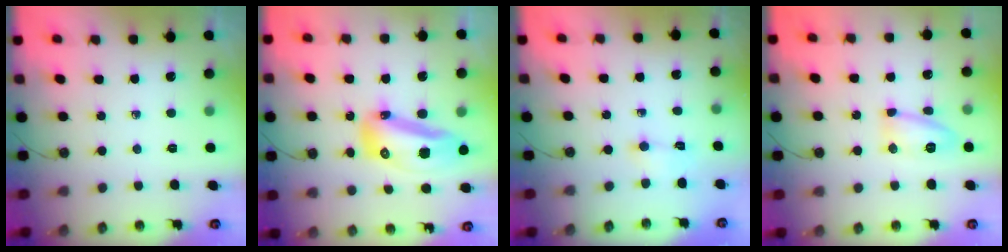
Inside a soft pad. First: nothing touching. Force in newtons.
{"total": 14.7, "press": 14.6, "slide": 1.7}
{"total": 1.6, "press": 1.4, "slide": 0.7}
{"total": 9.3, "press": 9.3, "slide": 1.0}